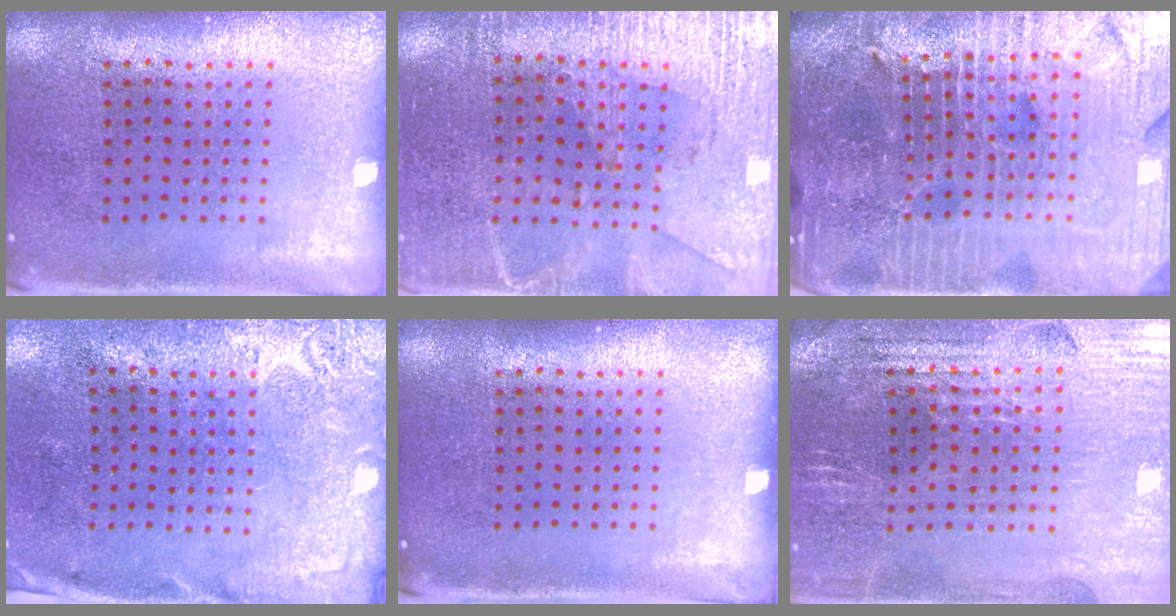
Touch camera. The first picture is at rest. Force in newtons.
{"total": 3.1, "press": 2.9, "slide": 1.2}
{"total": 6.8, "press": 5.9, "slide": 3.3}
{"total": 2.8, "press": 2.2, "slide": 1.7}
{"total": 0.0}
{"total": 2.8, "press": 2.8, "slide": 0.4}